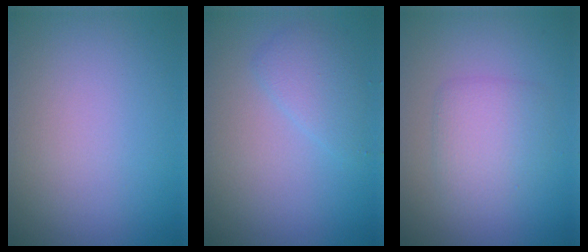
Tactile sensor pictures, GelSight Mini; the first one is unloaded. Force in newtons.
{"total": 2.0, "press": 2.0, "slide": 0.1}
{"total": 2.8, "press": 2.8, "slide": 0.1}